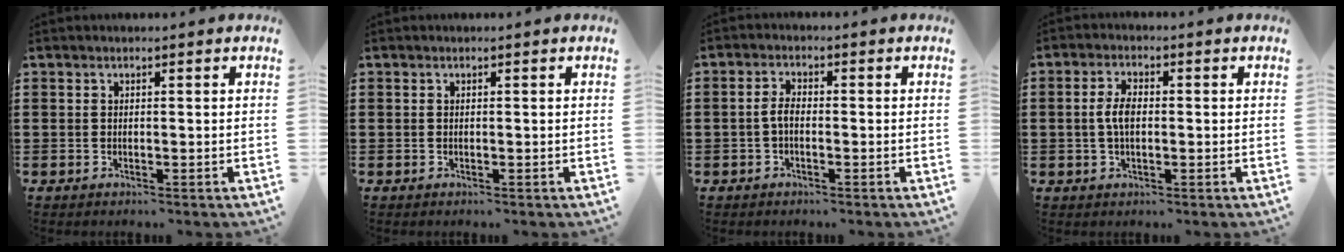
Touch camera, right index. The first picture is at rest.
{"total": 0.0}
{"total": 2.5, "force": [-0.7, 1.1, 2.1], "torque": [-0.056, -0.002, -0.018]}
{"total": 4.1, "force": [0.0, 1.9, 3.6], "torque": [-0.084, 0.001, -0.007]}